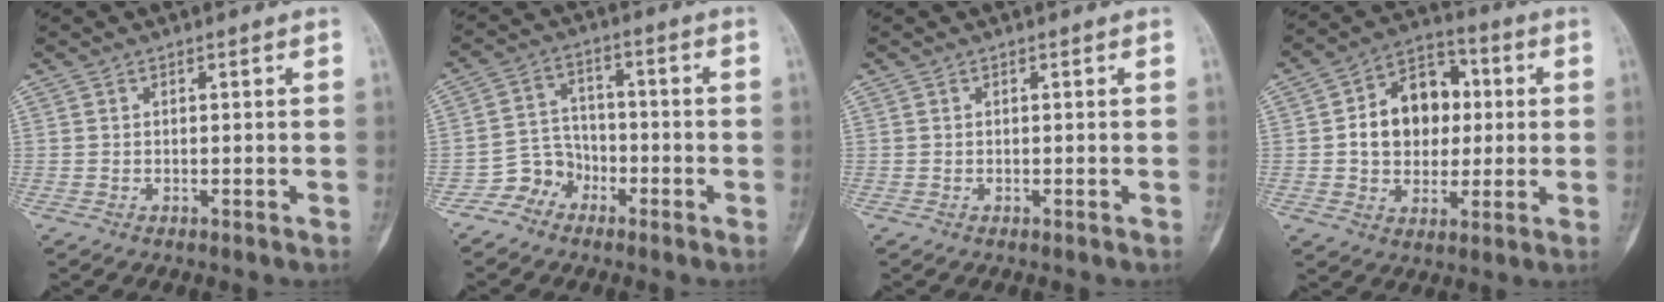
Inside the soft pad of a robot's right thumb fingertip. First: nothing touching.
{"total": 6.0, "force": [-3.7, 4.7, 0.4], "torque": [0.028, 0.040, -0.076]}
{"total": 0.0}
{"total": 14.4, "force": [1.4, 10.9, 9.3], "torque": [-0.105, 0.018, 0.019]}